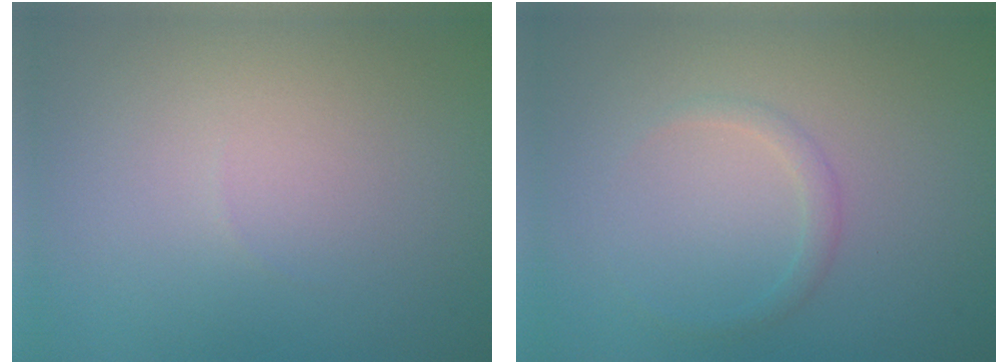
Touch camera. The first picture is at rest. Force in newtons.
{"total": 1.0, "press": 1.0, "slide": 0.1}